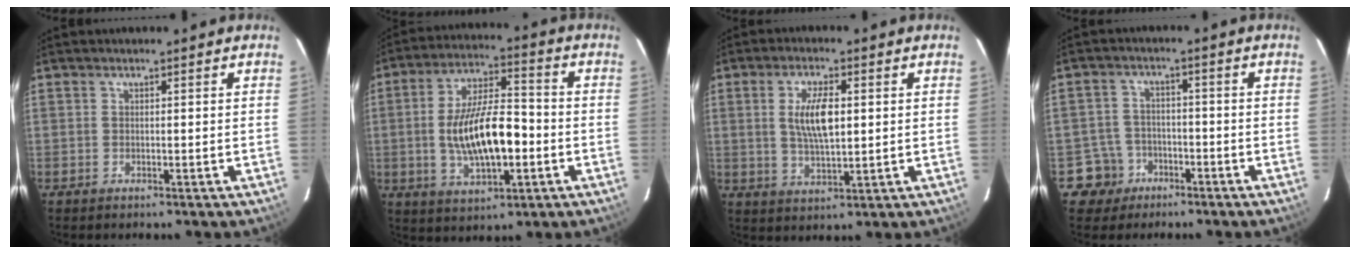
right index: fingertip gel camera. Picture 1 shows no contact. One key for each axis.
{"total": 14.8, "fx": -2.6, "fy": 5.8, "fz": 13.4, "tx": -0.254, "ty": 0.004, "tz": -0.038}
{"total": 7.9, "fx": 1.3, "fy": 3.1, "fz": 7.2, "tx": -0.134, "ty": 0.002, "tz": 0.028}
{"total": 6.0, "fx": -3.2, "fy": 5.0, "fz": -0.1, "tx": -0.017, "ty": 0.020, "tz": -0.053}